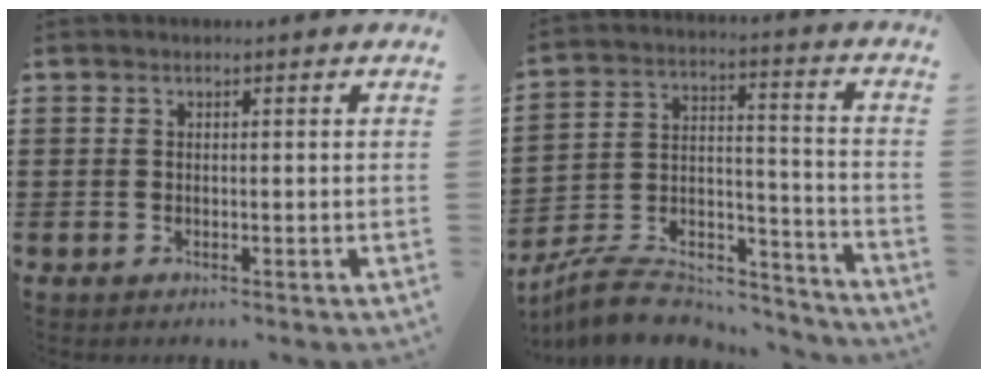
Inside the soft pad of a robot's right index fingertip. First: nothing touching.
{"total": 9.5, "force": [-8.5, 2.8, 3.1], "torque": [-0.060, 0.020, -0.164]}